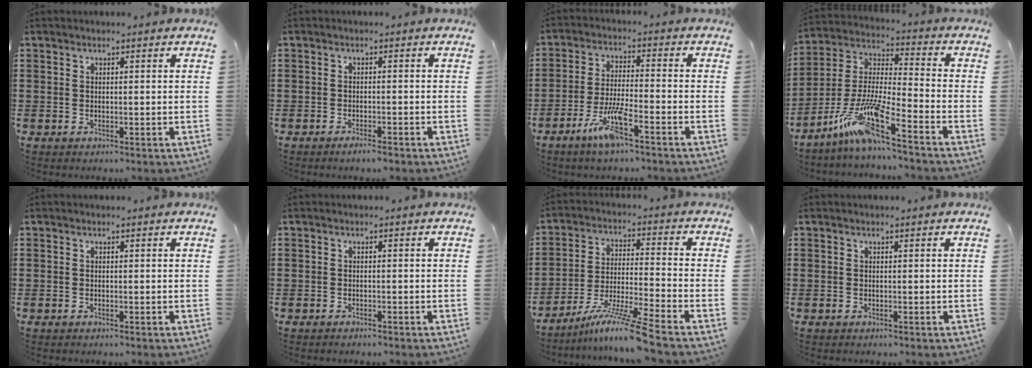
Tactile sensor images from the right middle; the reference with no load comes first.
{"total": 1.6, "force": [-1.4, 0.1, 0.8], "torque": [-0.016, -0.004, -0.024]}
{"total": 7.0, "force": [-4.3, 1.0, 5.4], "torque": [-0.119, -0.008, -0.082]}
{"total": 11.5, "force": [-8.4, 0.6, 7.7], "torque": [-0.177, -0.012, -0.173]}
{"total": 0.0}
{"total": 0.6, "force": [-0.6, 0.0, 0.1], "torque": [-0.005, -0.003, -0.011]}
{"total": 9.9, "force": [-7.8, -0.7, 6.0], "torque": [-0.116, -0.007, -0.155]}
{"total": 0.0}